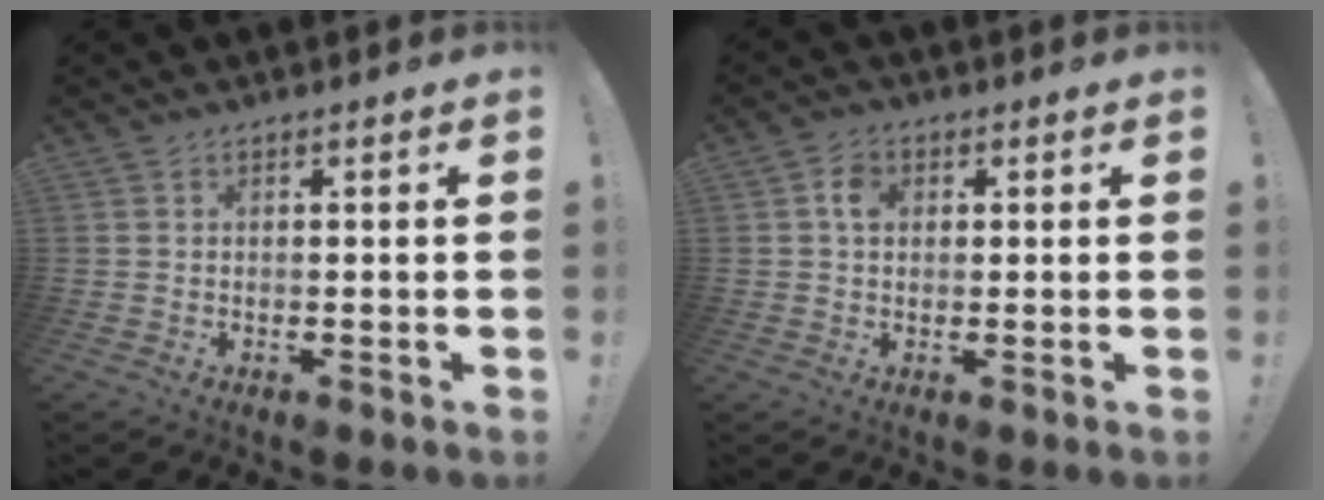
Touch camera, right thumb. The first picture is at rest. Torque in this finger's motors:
{"motor_torque": [0.00, -0.01, 0.26, 0.26, 0.00]}